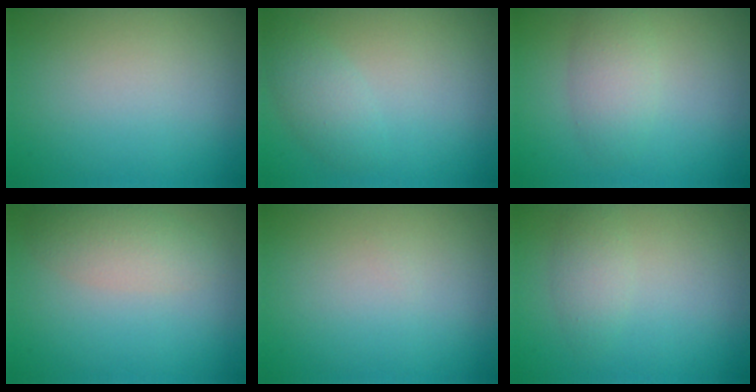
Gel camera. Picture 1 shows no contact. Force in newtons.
{"total": 2.1, "press": 2.1, "slide": 0.0}
{"total": 2.6, "press": 2.6, "slide": 0.1}
{"total": 2.7, "press": 2.7, "slide": 0.1}
{"total": 0.0}
{"total": 1.8, "press": 1.8, "slide": 0.2}